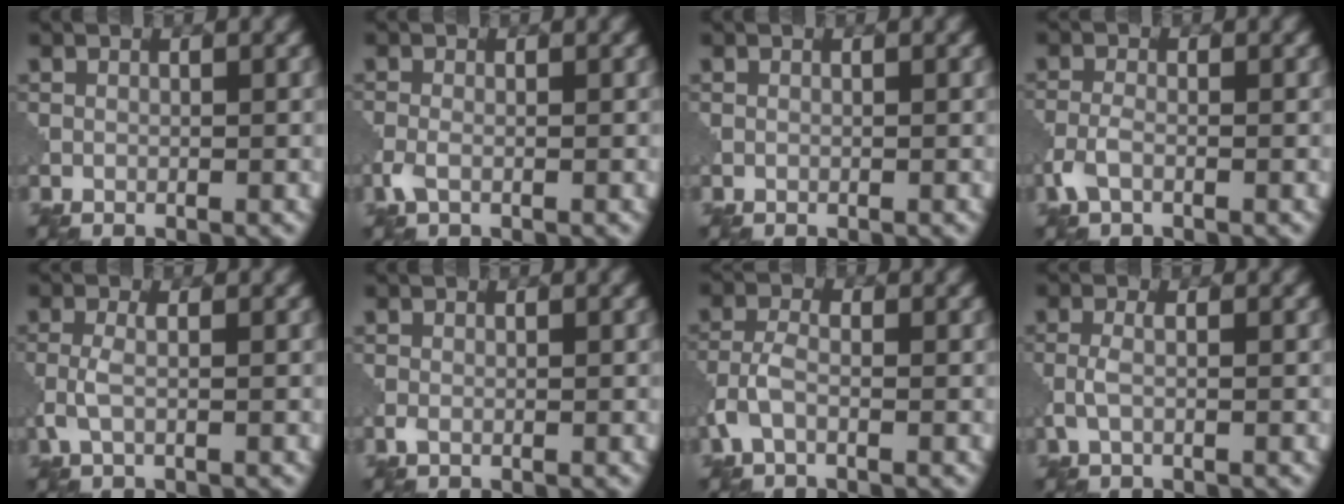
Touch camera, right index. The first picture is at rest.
{"total": 1.7, "force": [-0.8, 0.7, 1.4], "torque": [-0.039, -0.004, -0.023]}
{"total": 0.0}
{"total": 2.3, "force": [-1.1, 1.0, 1.7], "torque": [-0.045, 0.000, -0.032]}
{"total": 2.1, "force": [-0.5, 0.5, 1.9], "torque": [-0.046, 0.004, -0.015]}
{"total": 0.7, "force": [-0.3, 0.3, 0.6], "torque": [-0.017, -0.003, -0.009]}
{"total": 3.0, "force": [-1.2, 1.4, 2.4], "torque": [-0.059, 0.005, -0.034]}
{"total": 1.7, "force": [-0.4, 0.5, 1.6], "torque": [-0.039, 0.004, -0.013]}